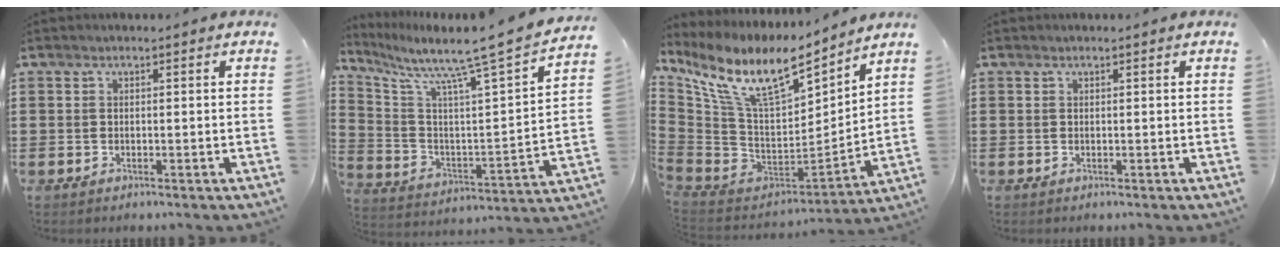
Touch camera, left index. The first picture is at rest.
{"total": 8.8, "force": [7.5, -0.1, 4.7], "torque": [-0.119, -0.068, 0.110]}
{"total": 13.4, "force": [8.4, 4.4, 9.4], "torque": [-0.201, -0.050, 0.147]}
{"total": 0.0}